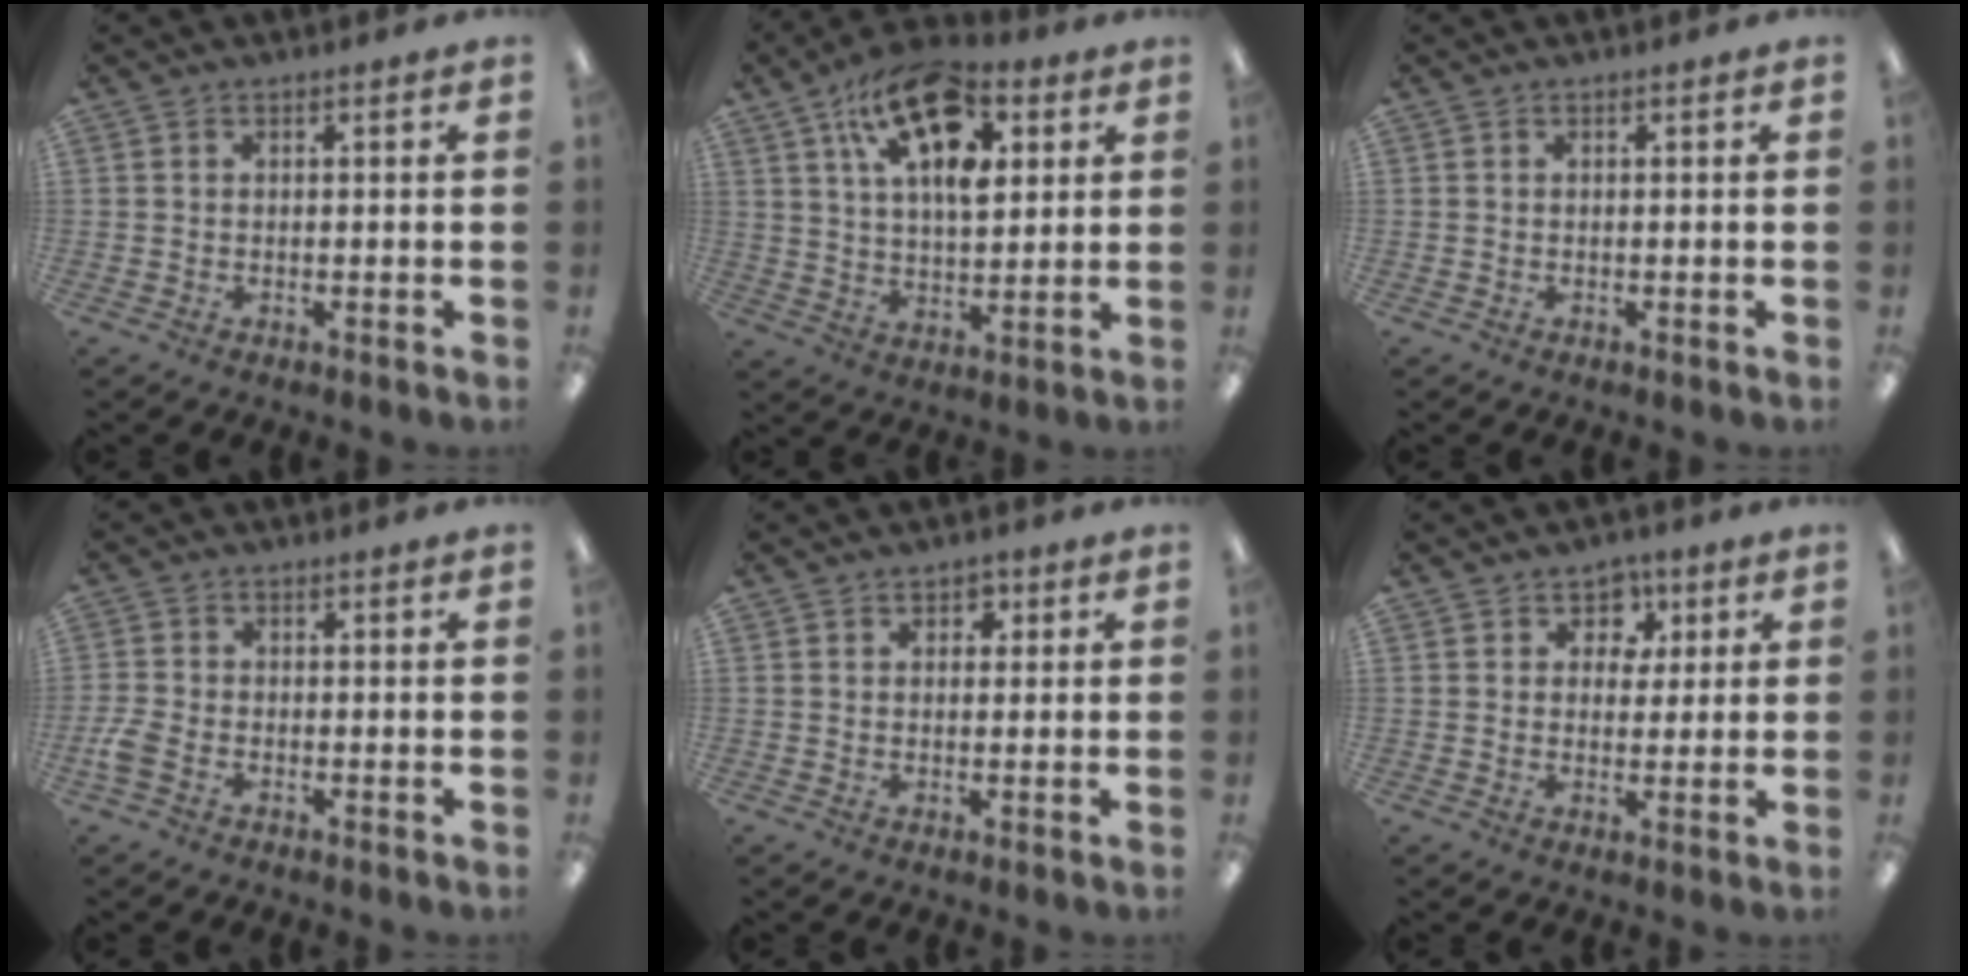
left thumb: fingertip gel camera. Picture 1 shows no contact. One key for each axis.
{"total": 17.7, "fx": 9.2, "fy": 9.1, "fz": 12.1, "tx": -0.189, "ty": -0.027, "tz": 0.158}
{"total": 0.0}
{"total": 3.6, "fx": -1.5, "fy": 2.2, "fz": 2.4, "tx": -0.049, "ty": 0.004, "tz": -0.029}
{"total": 2.5, "fx": 1.0, "fy": 1.8, "fz": 1.3, "tx": -0.012, "ty": -0.001, "tz": 0.013}
{"total": 5.8, "fx": 2.7, "fy": 4.7, "fz": 2.0, "tx": -0.015, "ty": -0.007, "tz": 0.042}